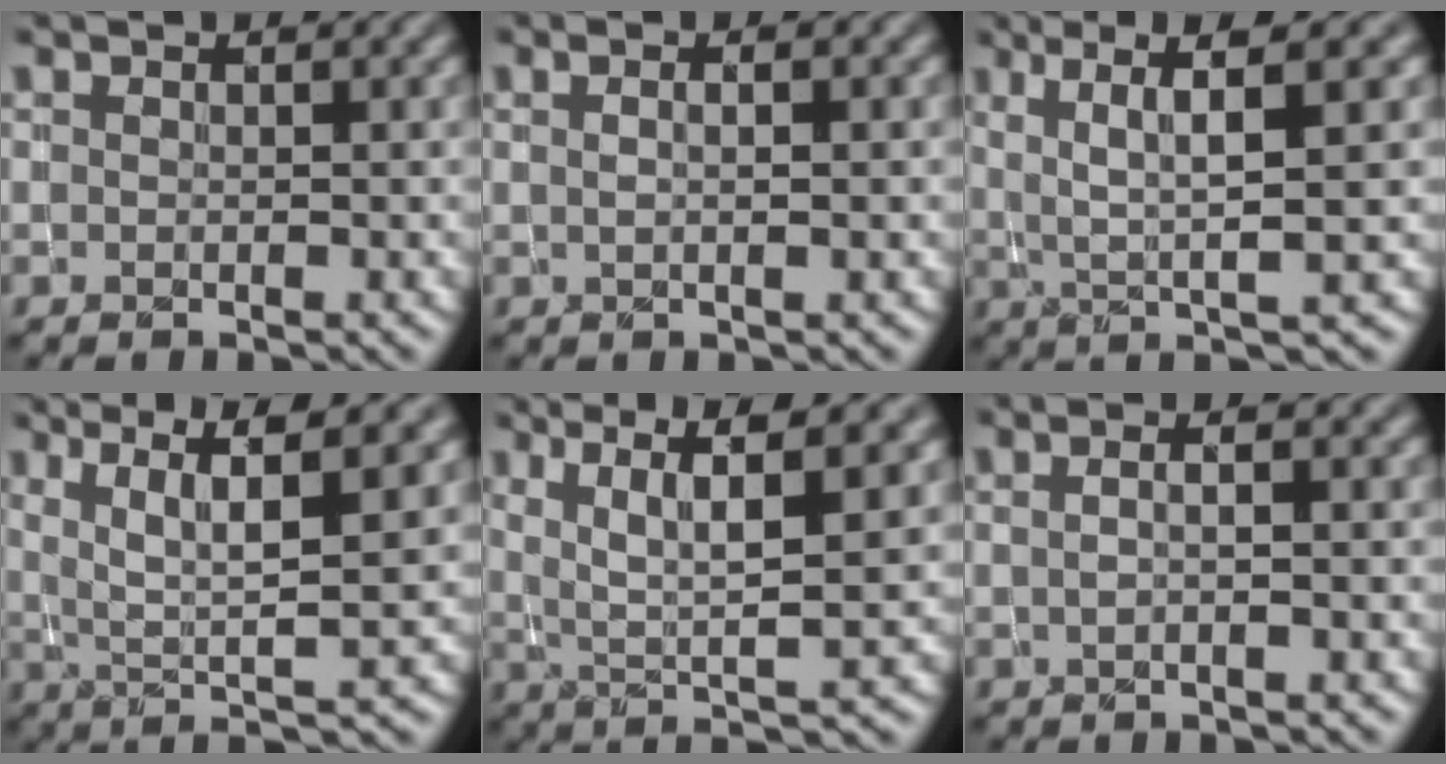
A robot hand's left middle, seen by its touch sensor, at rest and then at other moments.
{"total": 2.8, "force": [0.9, 1.2, 2.4], "torque": [-0.019, 0.007, -0.003]}
{"total": 6.2, "force": [1.9, 0.9, 5.9], "torque": [-0.100, 0.007, 0.033]}
{"total": 6.6, "force": [2.1, 1.1, 6.2], "torque": [-0.101, 0.003, 0.042]}
{"total": 6.6, "force": [2.3, 1.1, 6.2], "torque": [-0.103, 0.003, 0.045]}
{"total": 3.8, "force": [0.9, 1.8, 3.2], "torque": [-0.026, 0.018, -0.014]}